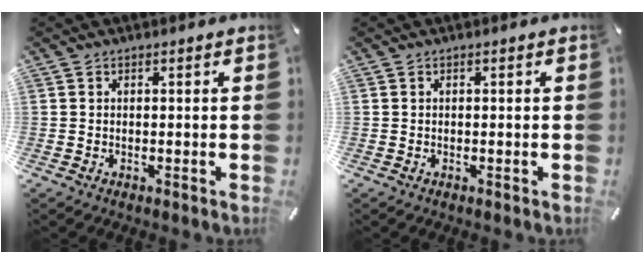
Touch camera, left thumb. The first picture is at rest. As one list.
[{"total": 0.0}]